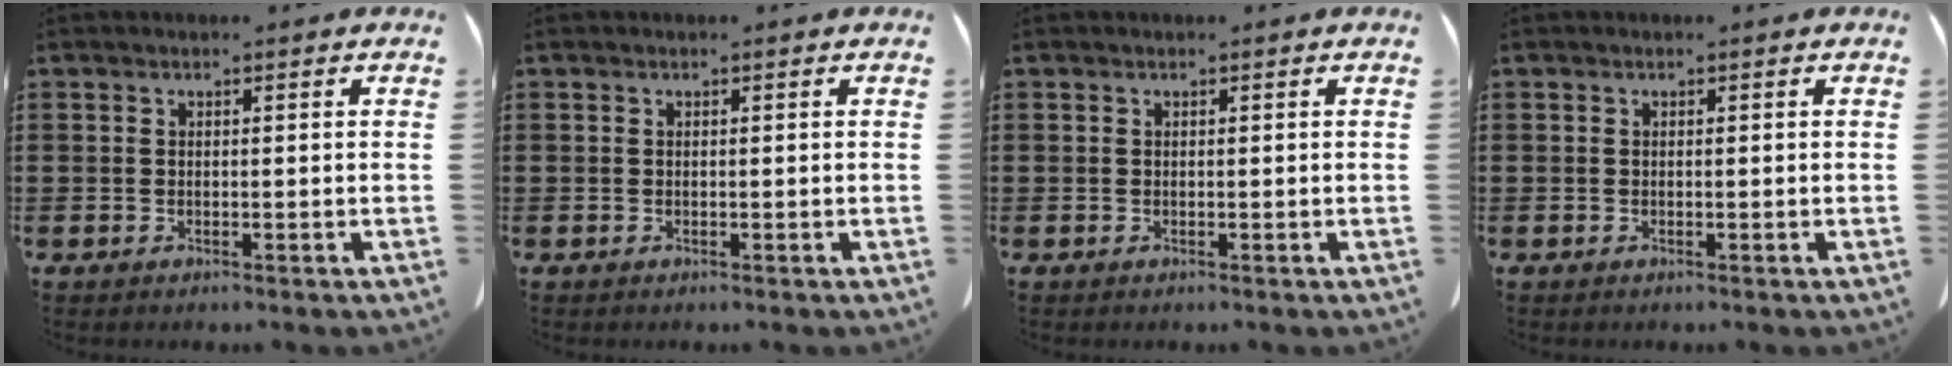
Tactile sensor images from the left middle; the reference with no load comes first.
{"total": 0.0}
{"total": 0.0}
{"total": 0.0}